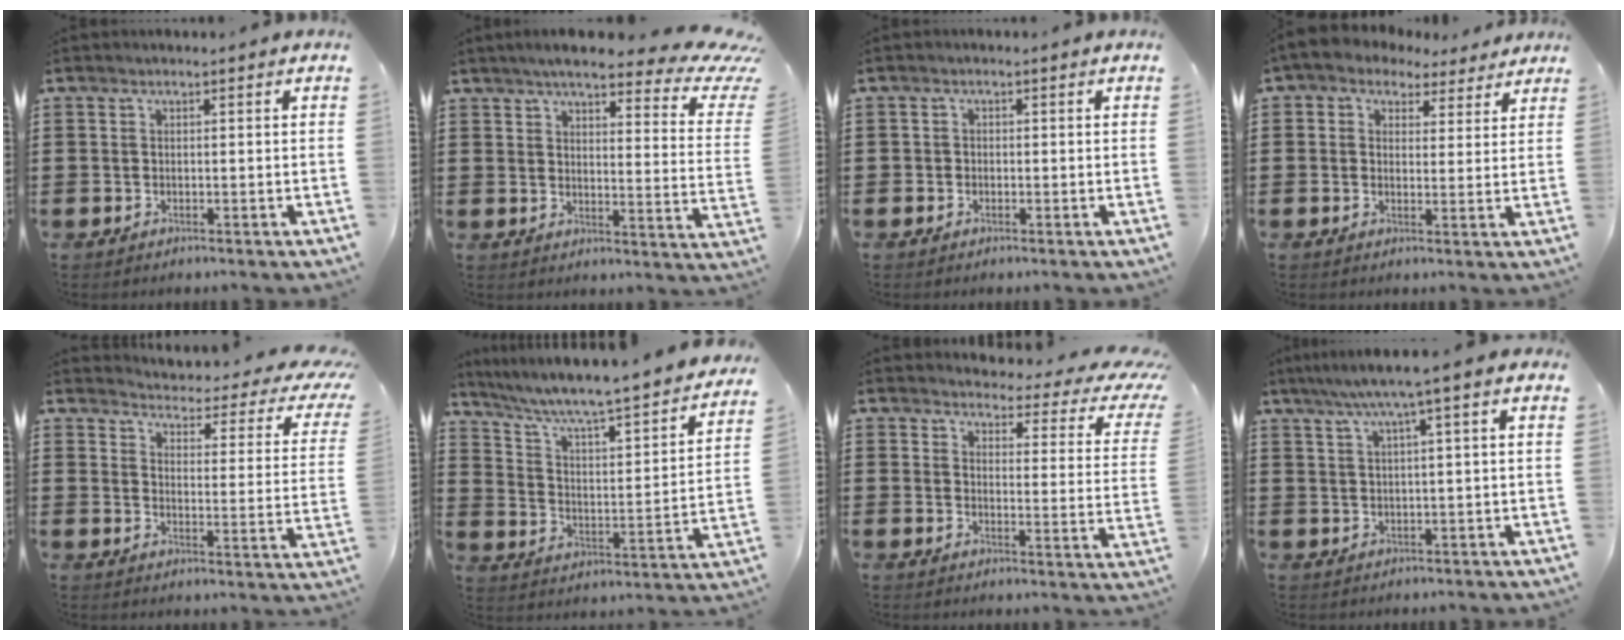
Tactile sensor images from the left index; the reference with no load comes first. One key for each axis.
{"total": 7.3, "fx": 5.6, "fy": 1.3, "fz": 4.6, "tx": -0.087, "ty": -0.034, "tz": 0.089}
{"total": 0.8, "fx": -0.3, "fy": 0.8, "fz": 0.2, "tx": -0.006, "ty": 0.003, "tz": -0.007}
{"total": 3.3, "fx": 2.3, "fy": 2.3, "fz": 0.7, "tx": -0.030, "ty": -0.004, "tz": 0.041}
{"total": 3.2, "fx": 2.8, "fy": 0.4, "fz": 1.5, "tx": -0.040, "ty": -0.032, "tz": 0.037}
{"total": 5.1, "fx": 4.3, "fy": -0.1, "fz": 2.7, "tx": -0.075, "ty": -0.048, "tz": 0.061}
{"total": 4.0, "fx": 3.5, "fy": 0.9, "fz": 1.8, "tx": -0.039, "ty": -0.030, "tz": 0.052}
{"total": 4.3, "fx": 1.8, "fy": -0.4, "fz": 3.9, "tx": -0.080, "ty": -0.001, "tz": 0.026}